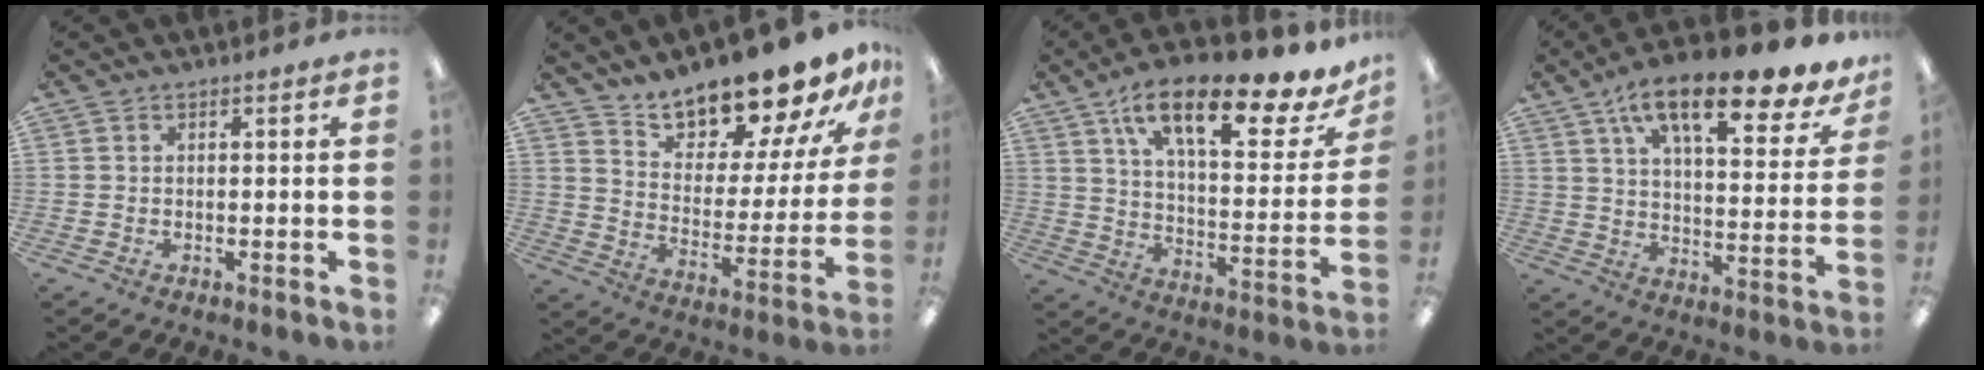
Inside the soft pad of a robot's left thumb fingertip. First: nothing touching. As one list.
[{"total": 17.4, "force": [15.8, 4.8, 5.5], "torque": [-0.096, -0.125, 0.276]}, {"total": 20.6, "force": [13.4, 6.7, 14.2], "torque": [-0.216, -0.081, 0.216]}, {"total": 17.2, "force": [11.8, 5.5, 11.3], "torque": [-0.181, -0.067, 0.194]}]